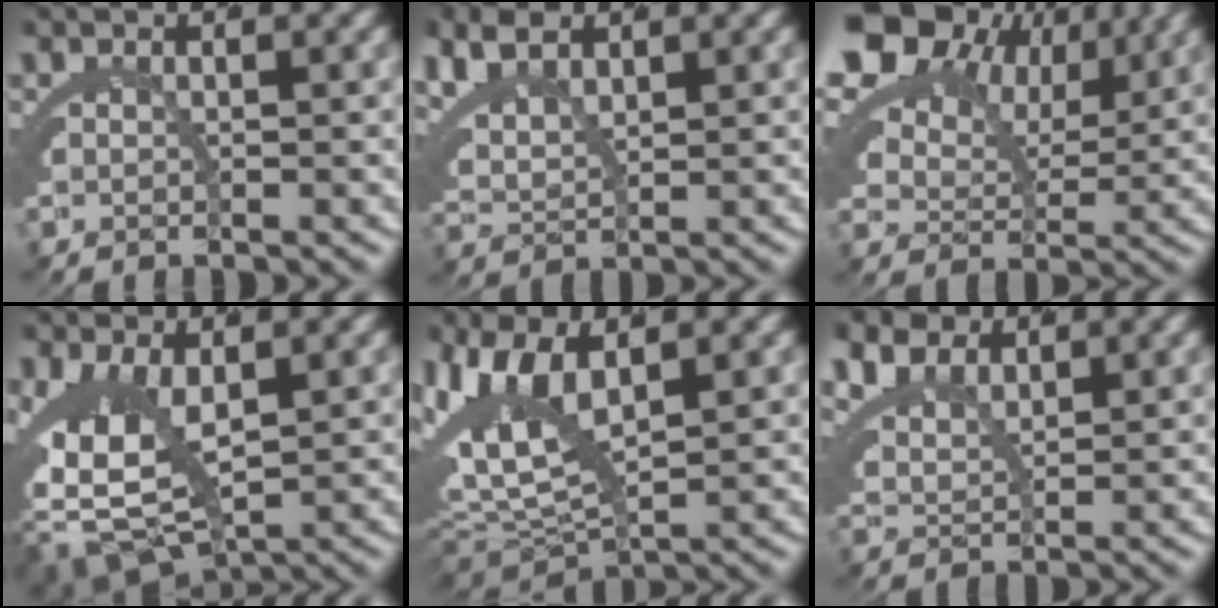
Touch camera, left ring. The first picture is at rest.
{"total": 5.1, "force": [2.7, 3.4, 2.8], "torque": [-0.085, -0.007, 0.054]}
{"total": 10.8, "force": [4.7, 7.5, 6.3], "torque": [-0.128, 0.003, 0.074]}
{"total": 10.3, "force": [-1.5, 6.9, 7.4], "torque": [-0.175, -0.047, -0.006]}
{"total": 9.3, "force": [2.4, 5.5, 7.2], "torque": [-0.172, -0.006, 0.048]}
{"total": 4.7, "force": [2.9, 2.8, 2.3], "torque": [-0.069, -0.009, 0.060]}